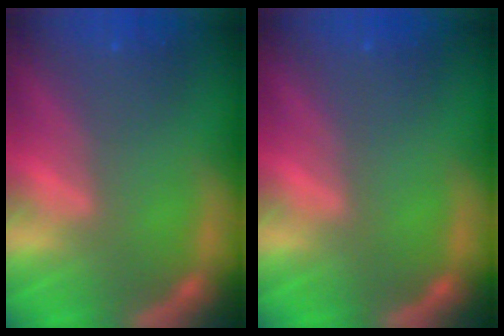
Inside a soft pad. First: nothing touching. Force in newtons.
{"total": 0.0}